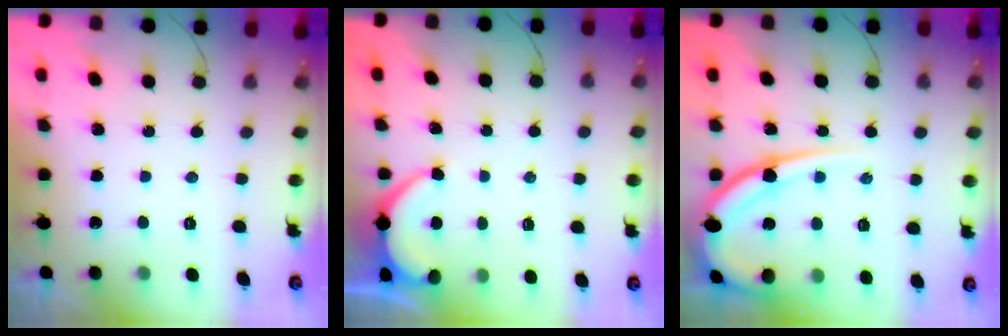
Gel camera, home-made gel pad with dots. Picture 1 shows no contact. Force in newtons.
{"total": 4.3, "press": 4.2, "slide": 0.4}
{"total": 14.1, "press": 14.0, "slide": 1.5}